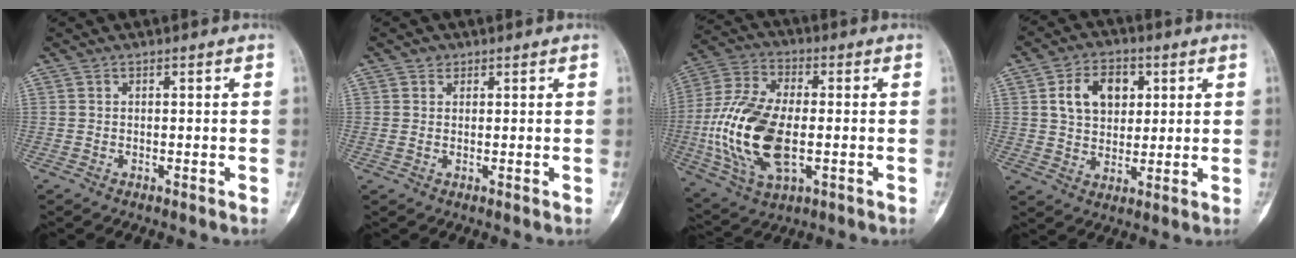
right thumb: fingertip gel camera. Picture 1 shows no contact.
{"total": 1.8, "force": [0.8, 1.4, 0.7], "torque": [-0.007, -0.004, 0.013]}
{"total": 19.6, "force": [-2.4, 10.2, 16.5], "torque": [-0.343, 0.004, -0.039]}
{"total": 10.2, "force": [3.0, 7.2, 6.5], "torque": [-0.076, -0.005, 0.052]}